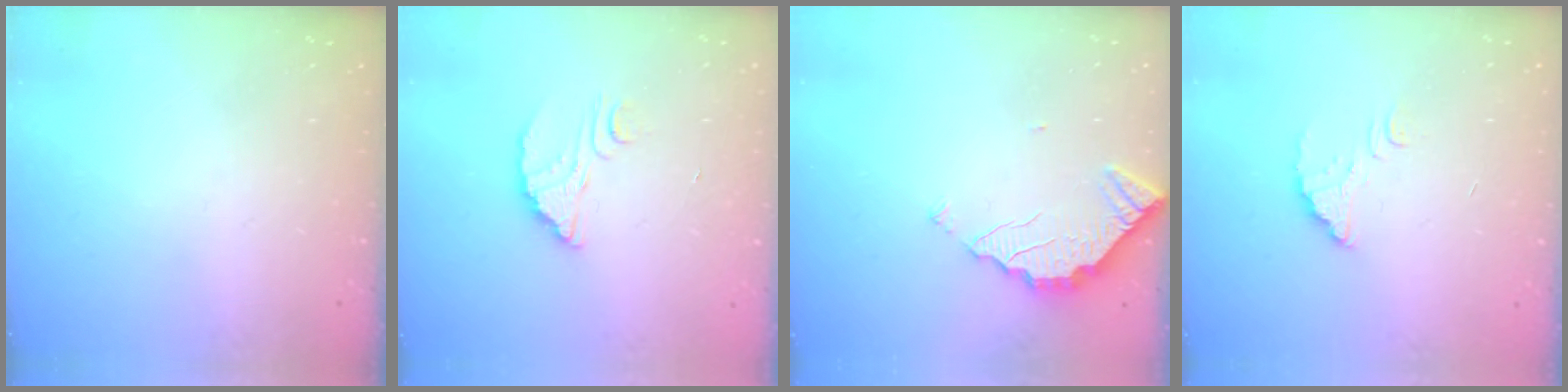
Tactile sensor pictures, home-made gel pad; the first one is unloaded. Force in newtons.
{"total": 3.1, "press": 3.1, "slide": 0.2}
{"total": 3.3, "press": 3.3, "slide": 0.2}
{"total": 3.1, "press": 3.1, "slide": 0.2}